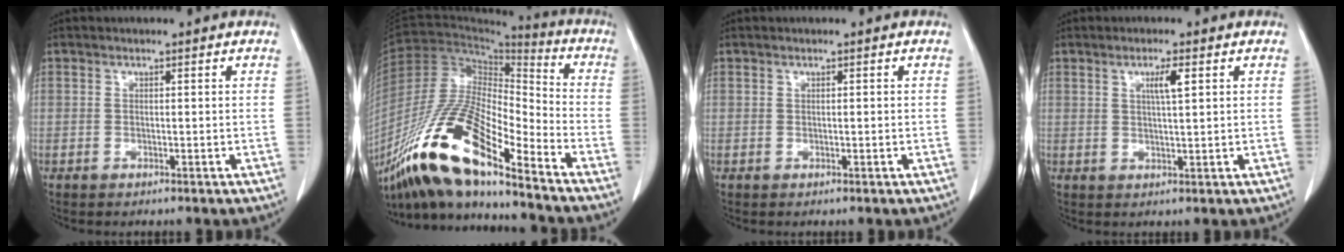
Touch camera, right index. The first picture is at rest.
{"total": 19.7, "force": [-14.1, 3.2, 13.4], "torque": [-0.278, -0.022, -0.263]}
{"total": 0.0}
{"total": 3.0, "force": [1.1, 0.0, 2.8], "torque": [-0.049, -0.001, 0.018]}